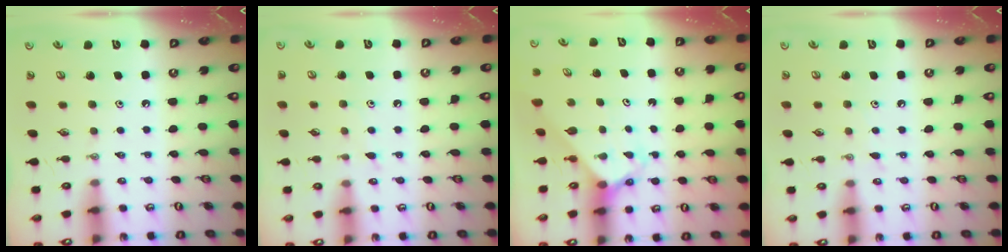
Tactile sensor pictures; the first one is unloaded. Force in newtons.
{"total": 4.7, "press": 4.6, "slide": 0.6}
{"total": 2.6, "press": 2.6, "slide": 0.2}
{"total": 5.8, "press": 5.8, "slide": 0.6}